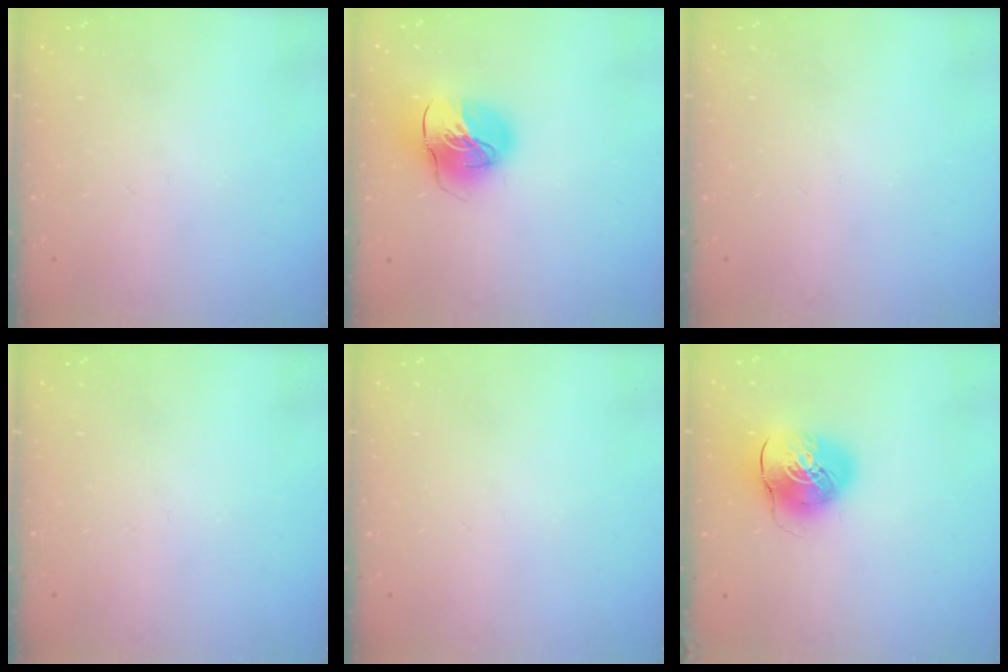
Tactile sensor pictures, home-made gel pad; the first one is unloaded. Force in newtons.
{"total": 14.5, "press": 14.4, "slide": 2.0}
{"total": 0.0}
{"total": 0.0}
{"total": 0.0}
{"total": 10.8, "press": 10.6, "slide": 2.0}